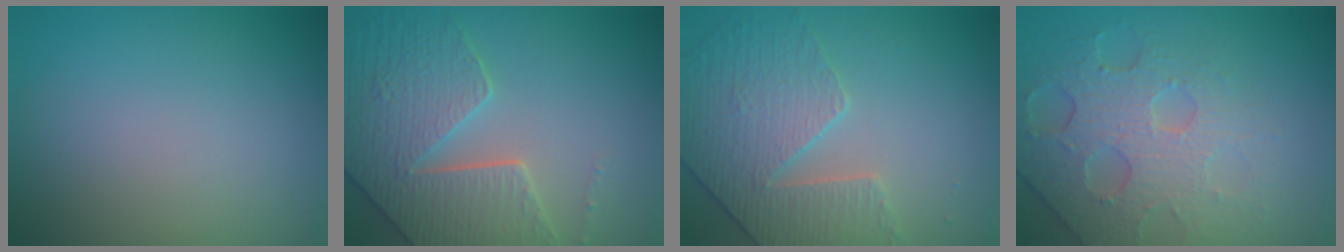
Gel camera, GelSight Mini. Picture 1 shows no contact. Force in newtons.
{"total": 6.0, "press": 5.3, "slide": 2.9}
{"total": 4.0, "press": 3.7, "slide": 1.5}
{"total": 4.4, "press": 4.2, "slide": 1.4}